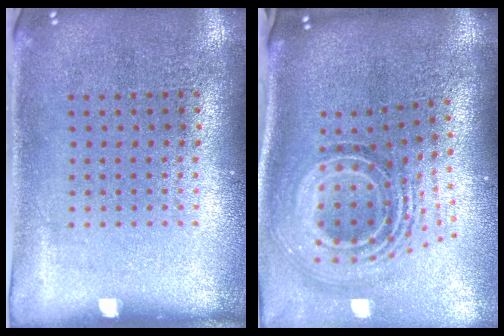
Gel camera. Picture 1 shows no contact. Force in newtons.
{"total": 2.2, "press": 1.6, "slide": 1.6}